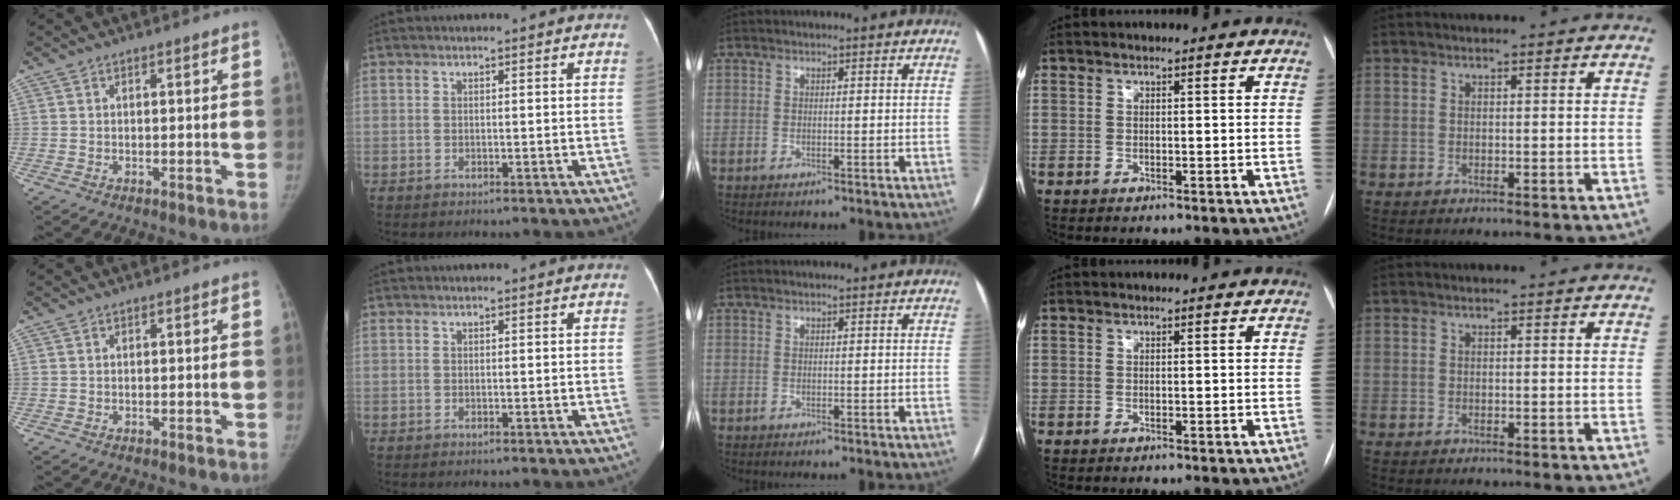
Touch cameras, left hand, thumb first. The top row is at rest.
{}